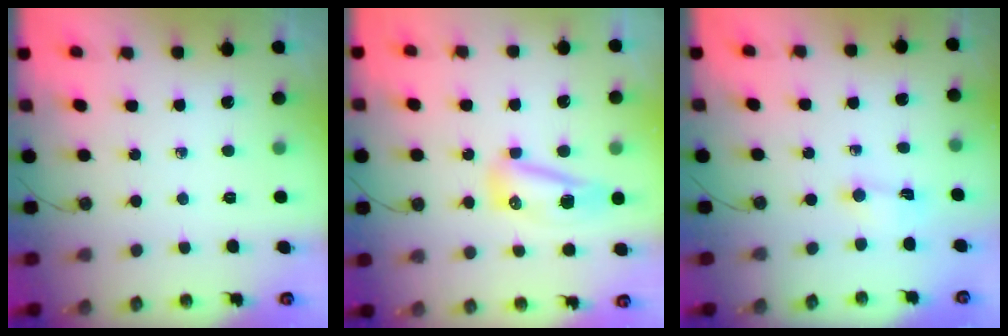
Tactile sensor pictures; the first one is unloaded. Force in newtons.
{"total": 11.8, "press": 10.1, "slide": 6.0}
{"total": 0.5, "press": 0.5, "slide": 0.2}